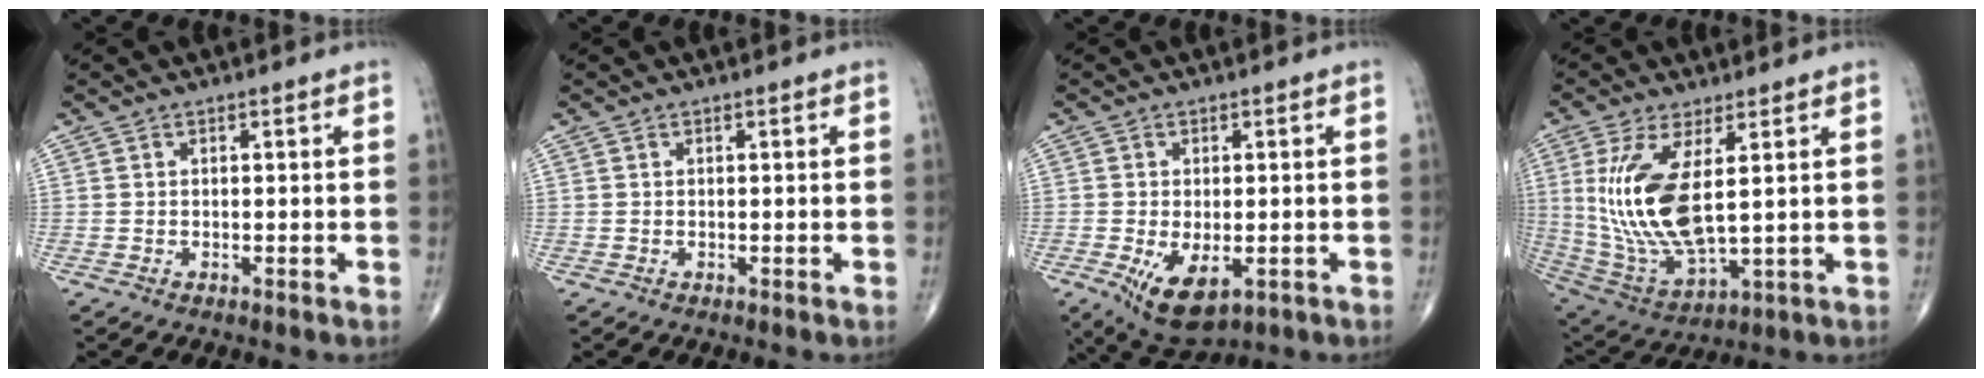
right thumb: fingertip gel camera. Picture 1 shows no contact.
{"total": 0.0}
{"total": 8.4, "force": [-2.7, 4.3, 6.7], "torque": [-0.109, -0.014, -0.033]}
{"total": 16.3, "force": [3.0, 6.1, 14.8], "torque": [-0.310, -0.027, 0.076]}